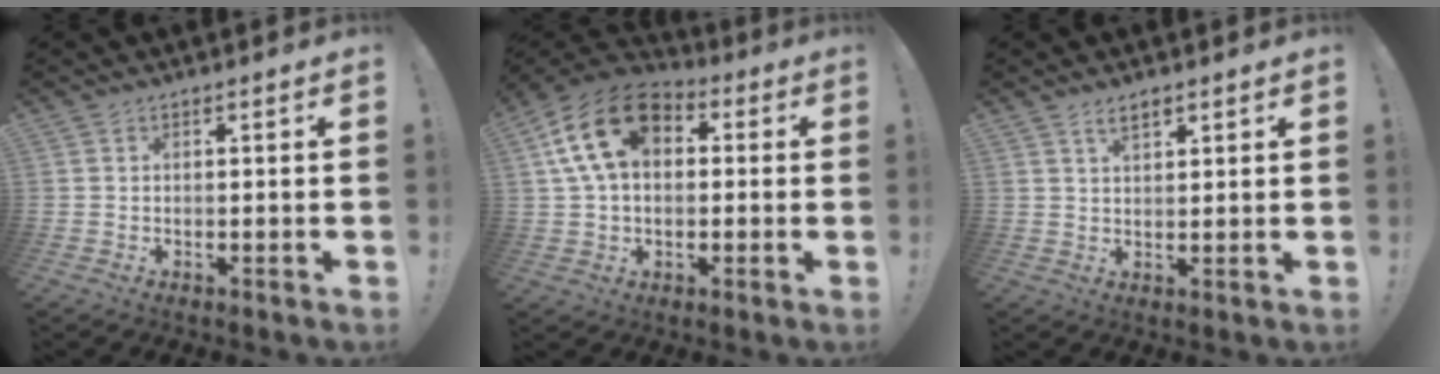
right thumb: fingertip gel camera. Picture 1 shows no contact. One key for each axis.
{"total": 17.5, "fx": 5.4, "fy": 11.5, "fz": 12.0, "tx": -0.224, "ty": -0.001, "tz": 0.098}
{"total": 3.4, "fx": 2.2, "fy": 1.4, "fz": 2.2, "tx": -0.033, "ty": -0.011, "tz": 0.037}